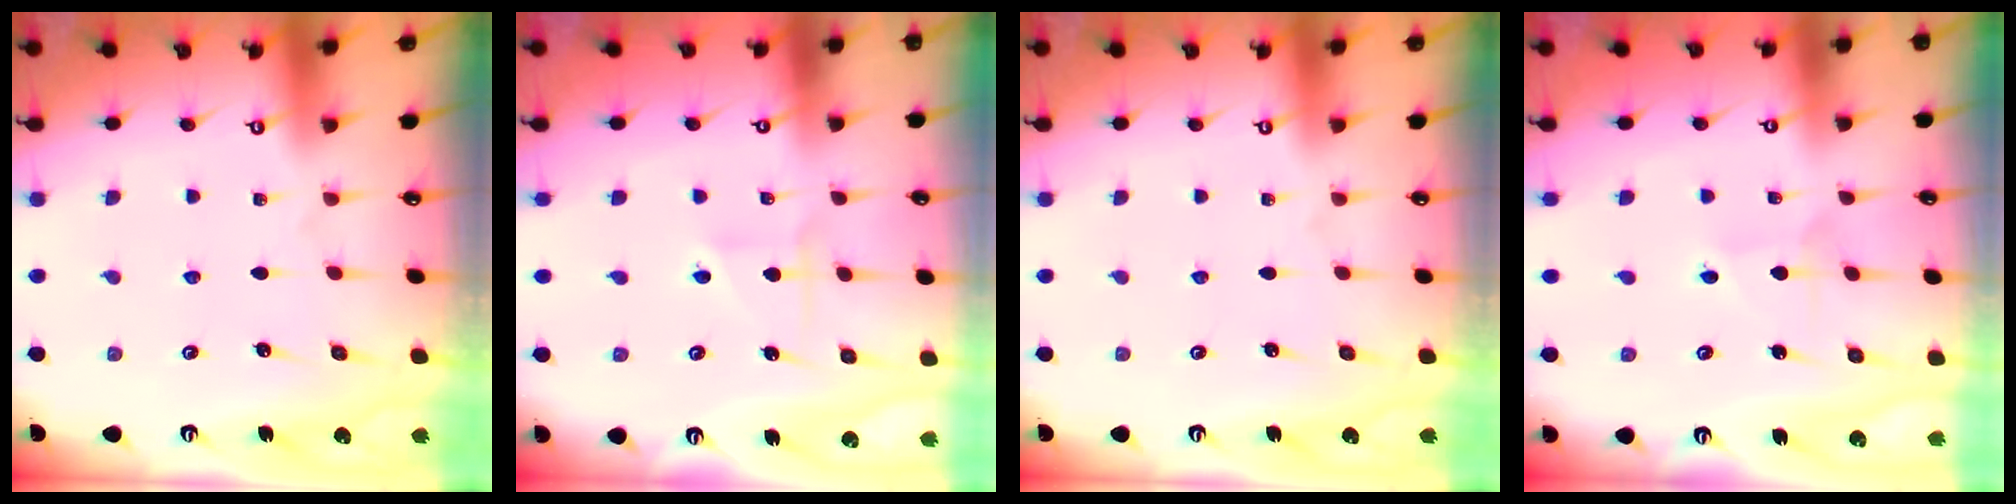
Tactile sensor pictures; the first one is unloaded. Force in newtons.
{"total": 2.3, "press": 2.2, "slide": 0.9}
{"total": 0.0}
{"total": 2.8, "press": 2.7, "slide": 0.3}